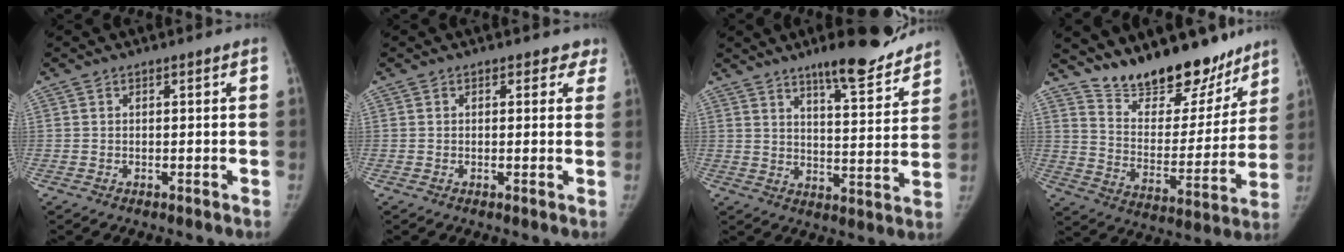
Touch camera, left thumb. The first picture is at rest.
{"total": 3.1, "force": [2.4, 1.9, 0.4], "torque": [0.037, -0.007, 0.009]}
{"total": 13.6, "force": [10.7, 3.0, 7.9], "torque": [-0.078, -0.067, 0.159]}
{"total": 20.7, "force": [17.0, 8.6, 8.0], "torque": [-0.071, -0.113, 0.267]}